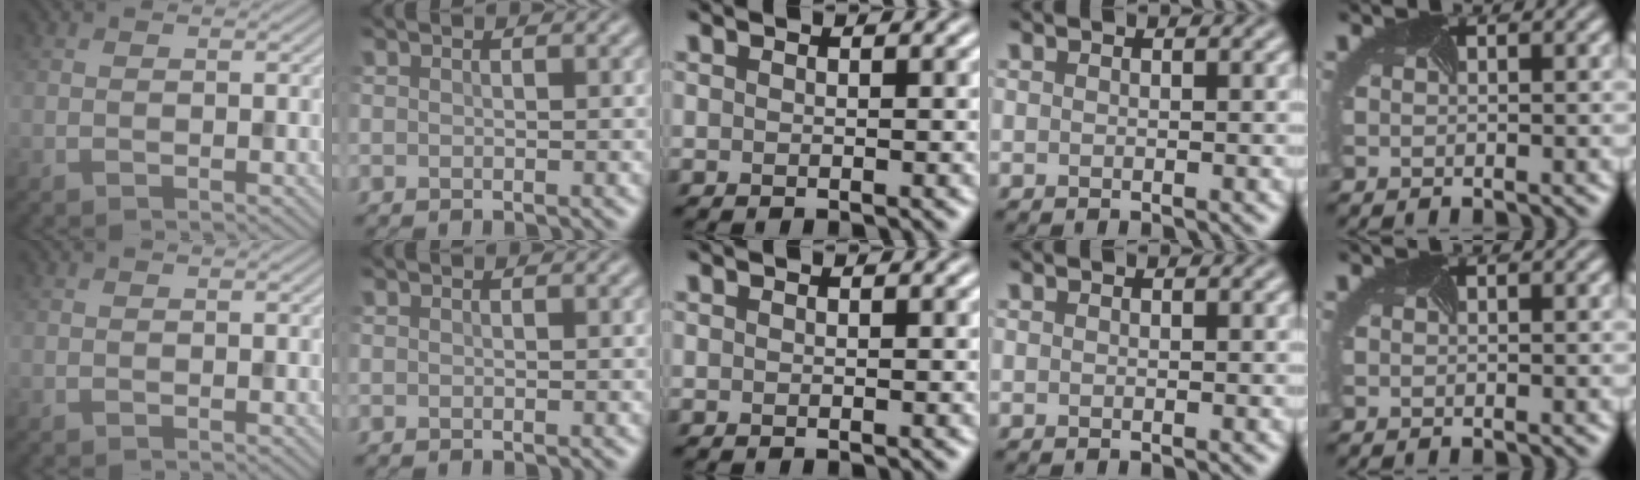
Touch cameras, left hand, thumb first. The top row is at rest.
{}